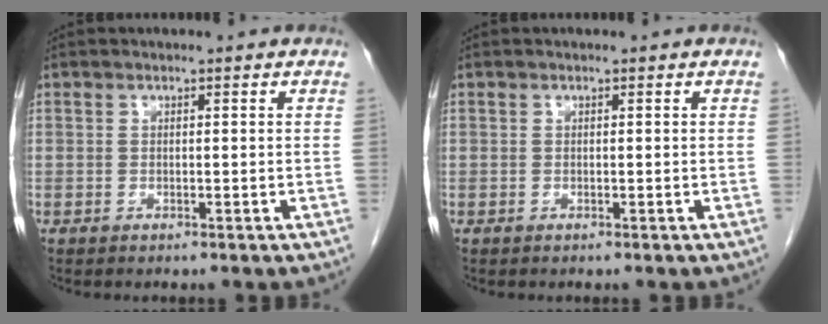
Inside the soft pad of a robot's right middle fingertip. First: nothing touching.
{"total": 0.0}